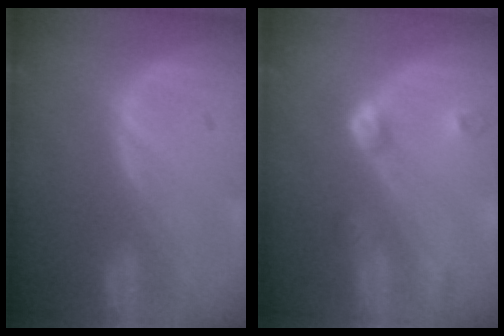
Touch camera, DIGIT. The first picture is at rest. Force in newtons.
{"total": 4.6, "press": 4.1, "slide": 2.0}